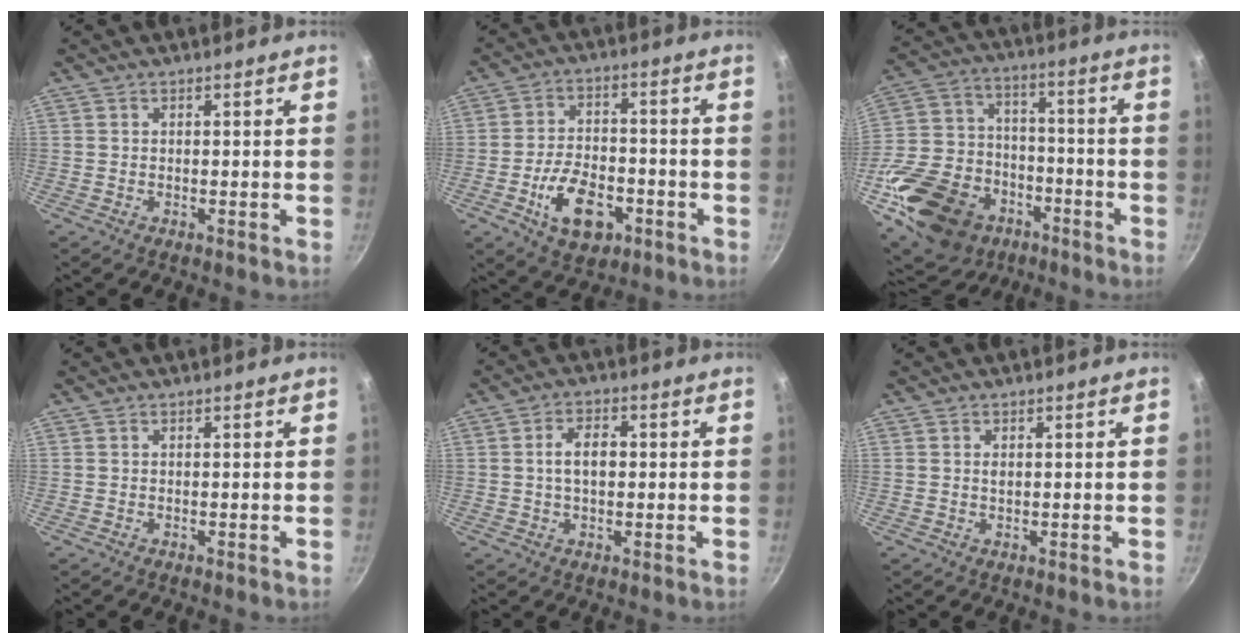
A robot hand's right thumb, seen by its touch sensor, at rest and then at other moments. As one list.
[{"total": 11.7, "force": [-4.7, 7.0, 8.1], "torque": [-0.120, 0.027, -0.075]}, {"total": 28.9, "force": [-13.6, 21.0, 14.5], "torque": [-0.286, 0.062, -0.216]}, {"total": 0.0}, {"total": 5.5, "force": [0.3, 3.3, 4.4], "torque": [-0.067, 0.015, -0.001]}, {"total": 0.9, "force": [0.2, 0.5, 0.7], "torque": [-0.010, 0.001, 0.003]}]